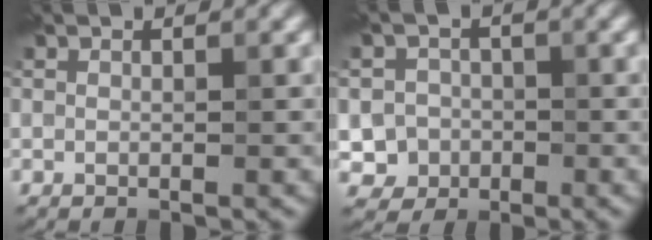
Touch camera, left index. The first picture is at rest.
{"total": 4.1, "force": [-1.4, 3.8, 0.5], "torque": [0.027, 0.001, -0.037]}